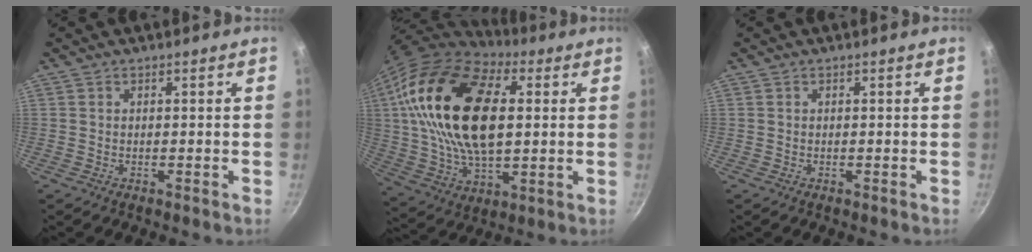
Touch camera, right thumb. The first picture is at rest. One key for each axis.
{"total": 25.8, "fx": 5.0, "fy": 14.5, "fz": 20.7, "tx": -0.365, "ty": -0.004, "tz": 0.084}
{"total": 0.0}